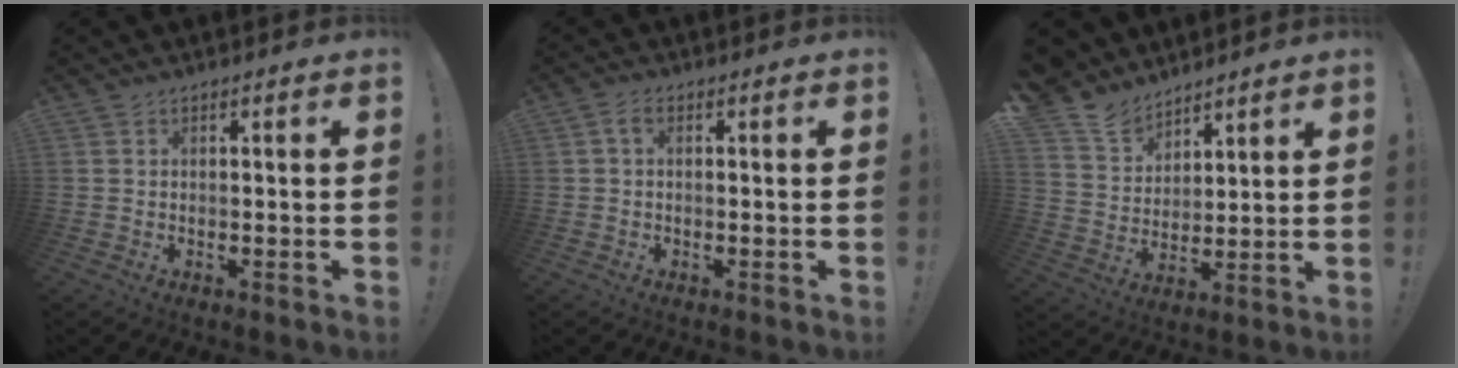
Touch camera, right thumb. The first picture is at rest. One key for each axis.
{"total": 2.1, "fx": 0.3, "fy": 1.2, "fz": 1.7, "tx": -0.030, "ty": 0.005, "tz": 0.005}
{"total": 11.6, "fx": 9.3, "fy": 6.5, "fz": 2.6, "tx": -0.068, "ty": -0.066, "tz": 0.184}